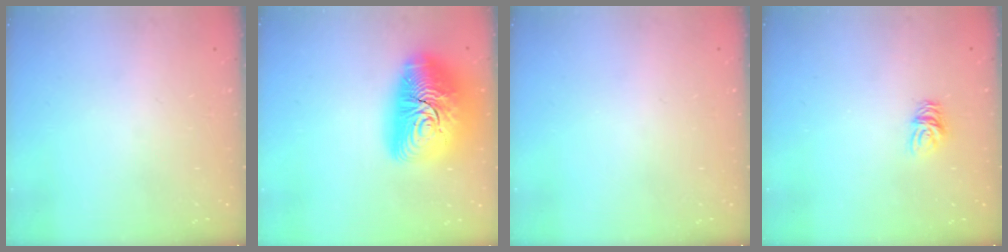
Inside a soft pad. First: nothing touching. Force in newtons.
{"total": 23.5, "press": 23.4, "slide": 1.6}
{"total": 0.0}
{"total": 4.5, "press": 4.4, "slide": 0.3}